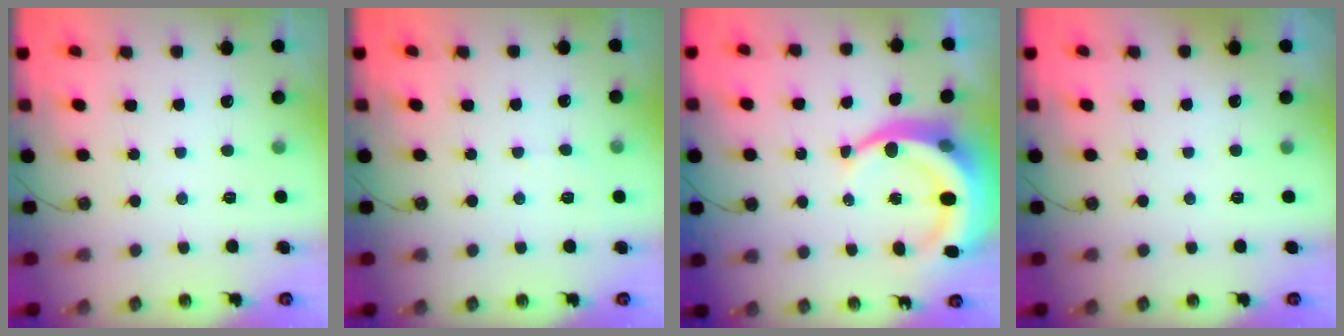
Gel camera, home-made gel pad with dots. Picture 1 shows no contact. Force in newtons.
{"total": 3.6, "press": 3.6, "slide": 0.5}
{"total": 10.8, "press": 10.7, "slide": 1.4}
{"total": 1.7, "press": 0.3, "slide": 1.7}